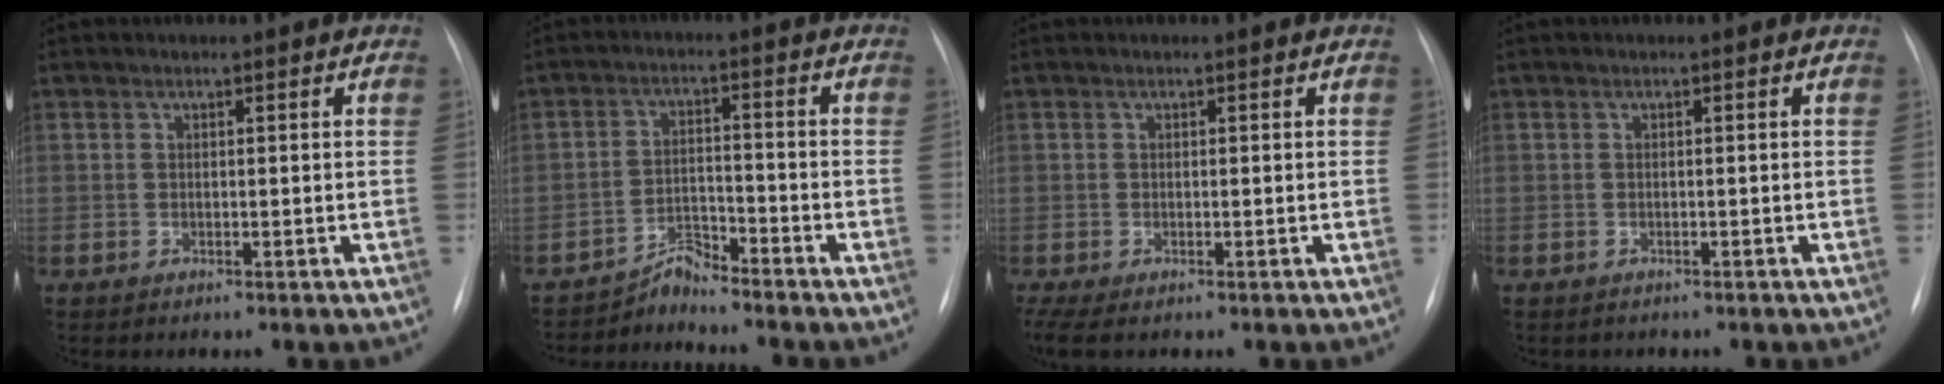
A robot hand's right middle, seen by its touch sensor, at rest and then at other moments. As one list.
[{"total": 3.5, "force": [-3.4, -0.2, -0.5], "torque": [0.007, -0.010, -0.060]}, {"total": 3.8, "force": [-2.5, 1.5, 2.5], "torque": [-0.052, -0.010, -0.037]}, {"total": 0.9, "force": [-0.8, 0.4, 0.1], "torque": [-0.011, -0.002, -0.009]}]